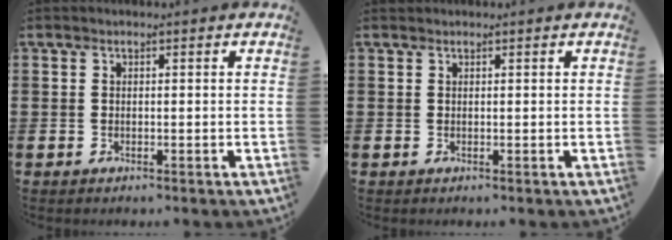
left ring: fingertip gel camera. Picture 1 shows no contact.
{"total": 0.0}